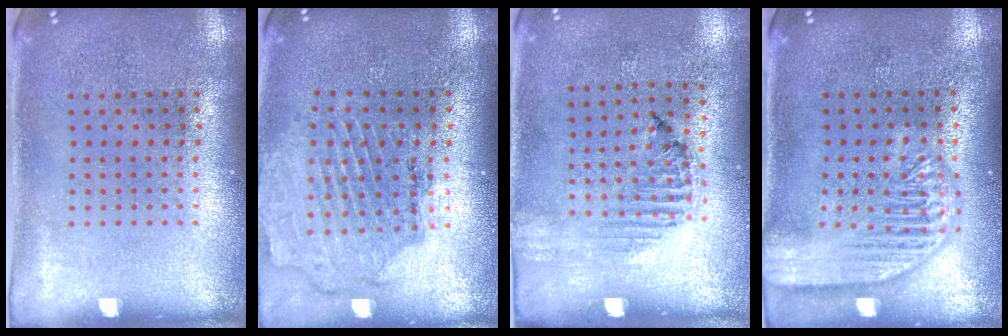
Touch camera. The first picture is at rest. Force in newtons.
{"total": 1.6, "press": 1.6, "slide": 0.3}
{"total": 1.2, "press": 1.2, "slide": 0.2}
{"total": 3.4, "press": 3.4, "slide": 0.3}